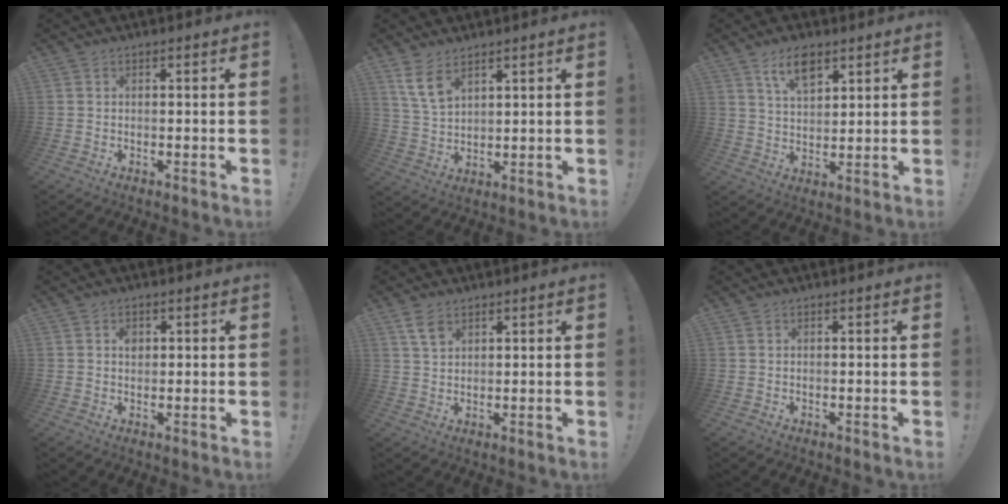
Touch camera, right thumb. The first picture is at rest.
{"total": 7.8, "force": [5.0, 3.7, 4.6], "torque": [-0.080, -0.018, 0.095]}
{"total": 8.7, "force": [5.1, 4.4, 5.6], "torque": [-0.095, -0.011, 0.092]}
{"total": 2.0, "force": [0.6, 1.6, 1.1], "torque": [0.001, -0.006, 0.004]}
{"total": 5.1, "force": [3.1, 2.9, 2.8], "torque": [-0.043, -0.012, 0.059]}
{"total": 0.0}